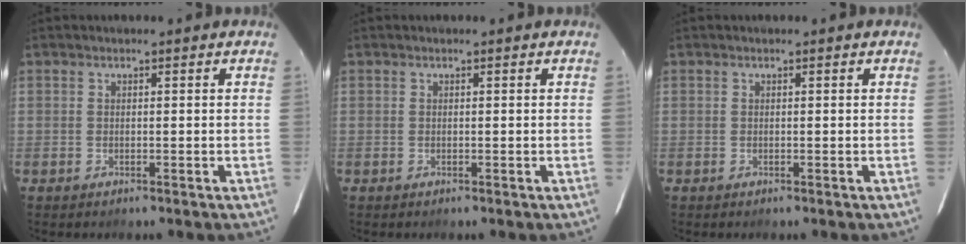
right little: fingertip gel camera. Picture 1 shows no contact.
{"total": 0.0}
{"total": 0.0}